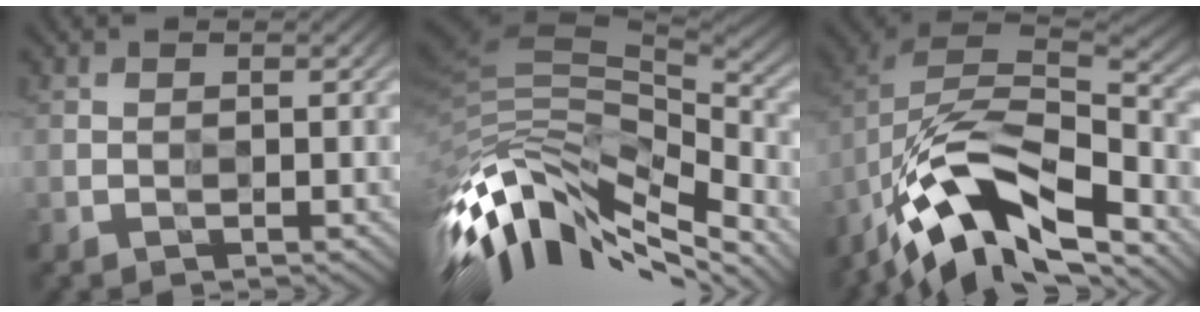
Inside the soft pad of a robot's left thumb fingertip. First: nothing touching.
{"total": 13.3, "force": [-7.4, 5.6, 9.6], "torque": [-0.219, -0.012, -0.136]}
{"total": 13.1, "force": [-9.2, 4.3, 8.3], "torque": [-0.160, 0.017, -0.173]}